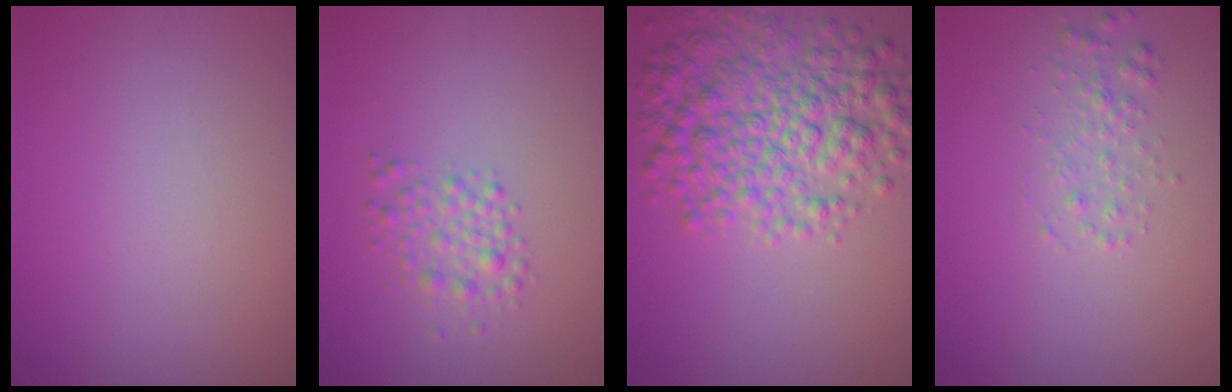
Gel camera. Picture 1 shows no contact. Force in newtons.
{"total": 2.2, "press": 2.2, "slide": 0.1}
{"total": 7.4, "press": 7.4, "slide": 0.2}
{"total": 1.6, "press": 1.6, "slide": 0.0}